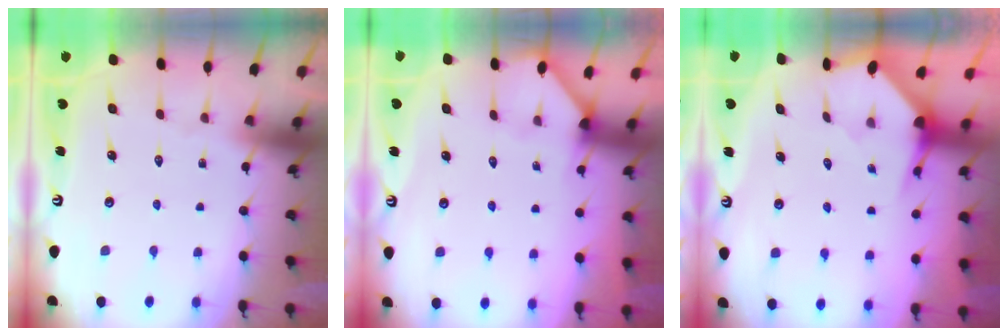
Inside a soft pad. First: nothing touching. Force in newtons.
{"total": 2.3, "press": 2.3, "slide": 0.3}
{"total": 3.3, "press": 3.3, "slide": 0.3}